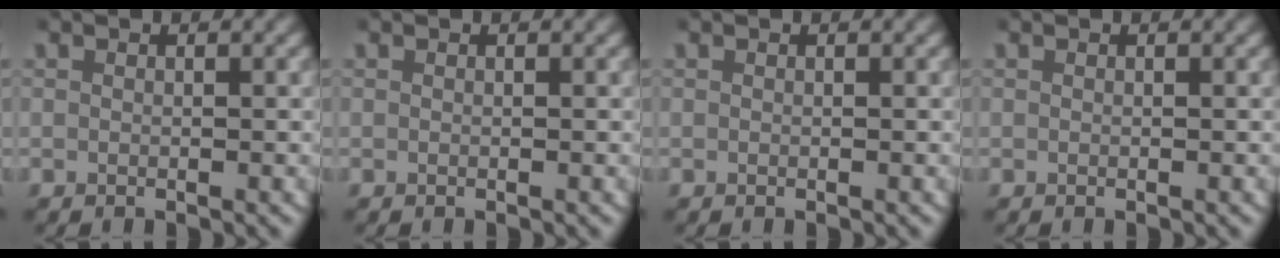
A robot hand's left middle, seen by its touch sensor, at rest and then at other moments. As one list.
[{"total": 0.0}, {"total": 0.0}, {"total": 0.0}]